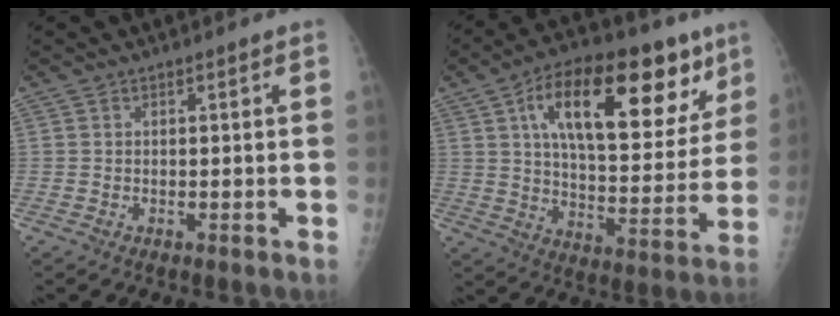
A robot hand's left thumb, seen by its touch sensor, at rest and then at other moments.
{"total": 25.0, "force": [11.4, 11.4, 19.1], "torque": [-0.247, -0.014, 0.177]}